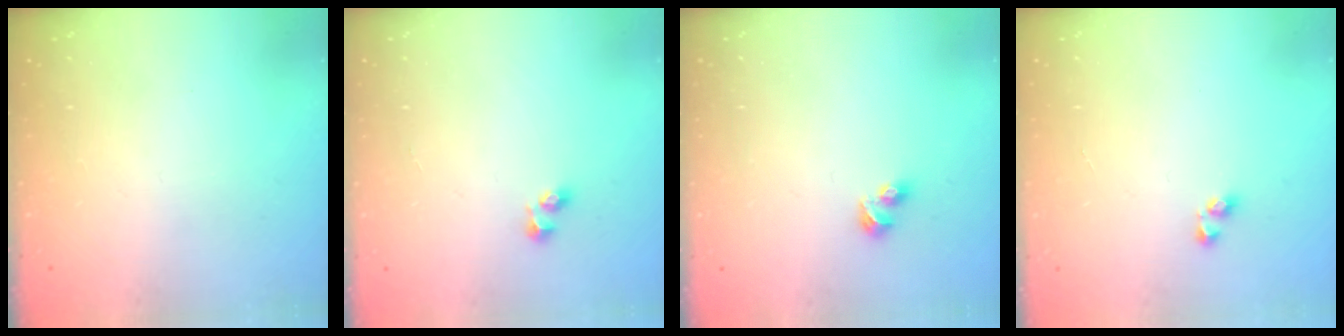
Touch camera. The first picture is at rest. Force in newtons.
{"total": 3.0, "press": 2.7, "slide": 1.3}
{"total": 3.8, "press": 3.8, "slide": 0.3}
{"total": 2.9, "press": 2.9, "slide": 0.2}